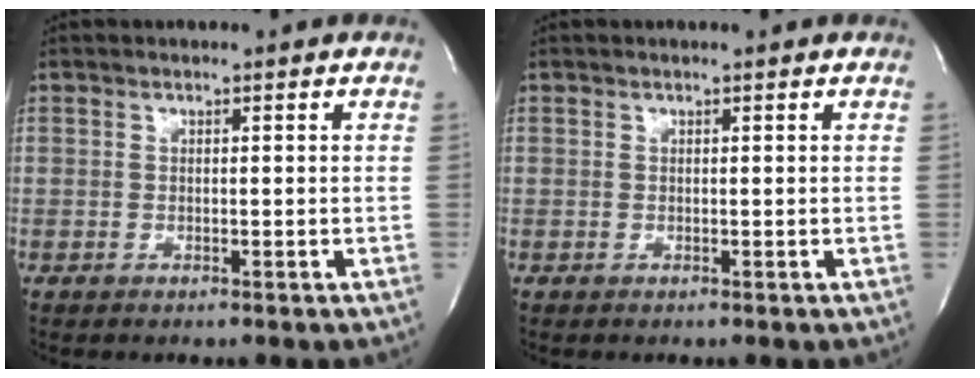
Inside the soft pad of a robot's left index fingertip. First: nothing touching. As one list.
[{"total": 0.8, "force": [0.7, 0.0, 0.3], "torque": [-0.006, 0.004, 0.011]}]